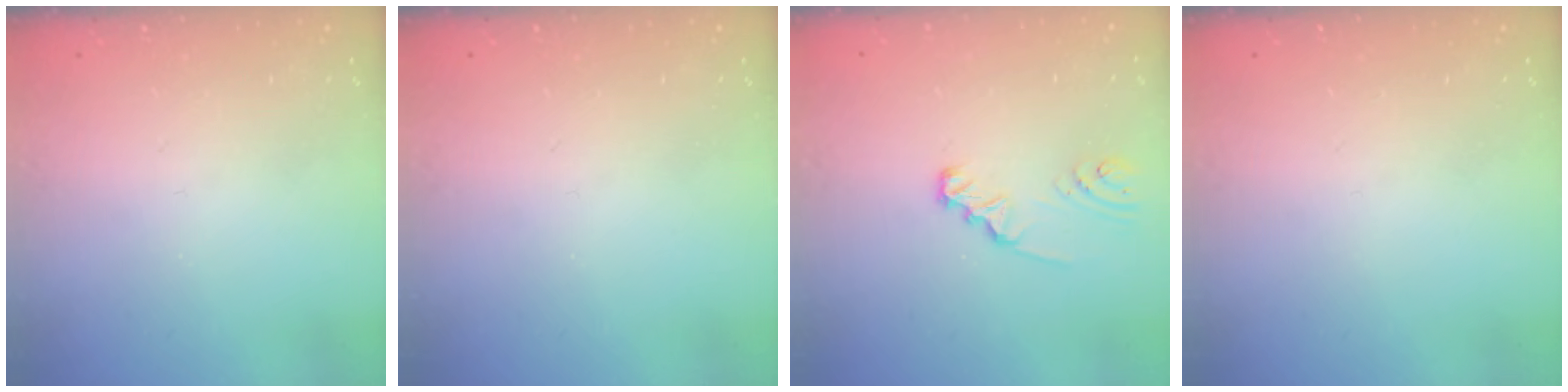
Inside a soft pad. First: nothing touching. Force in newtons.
{"total": 0.0}
{"total": 2.5, "press": 2.5, "slide": 0.1}
{"total": 0.0}